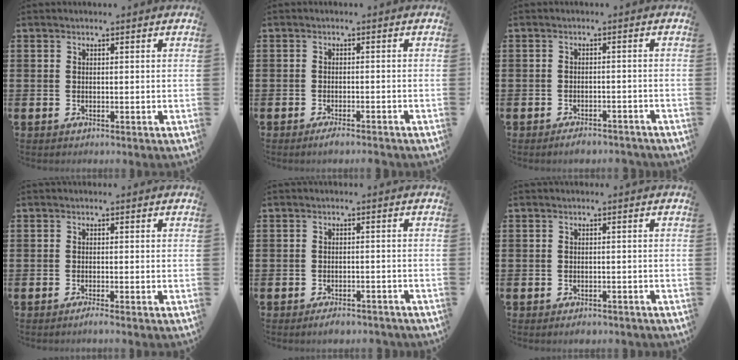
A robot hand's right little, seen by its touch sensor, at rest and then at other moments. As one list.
[{"total": 1.6, "force": [-1.3, 0.1, 0.9], "torque": [-0.015, 0.000, -0.024]}, {"total": 2.0, "force": [-1.9, 0.2, 0.7], "torque": [-0.013, 0.003, -0.038]}, {"total": 0.9, "force": [-0.7, 0.0, 0.7], "torque": [-0.010, -0.004, -0.012]}, {"total": 2.0, "force": [-1.8, 0.3, 0.7], "torque": [-0.014, 0.003, -0.036]}, {"total": 1.0, "force": [-0.9, 0.2, 0.3], "torque": [-0.008, -0.002, -0.018]}]